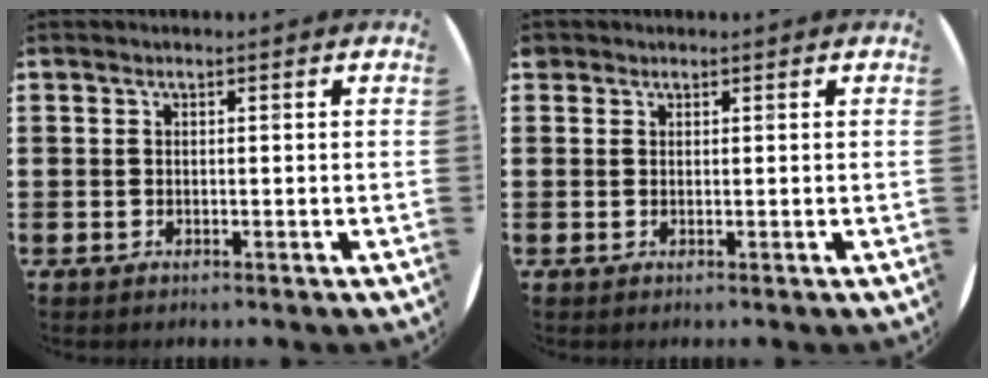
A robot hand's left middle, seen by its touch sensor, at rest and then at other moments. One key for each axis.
{"total": 0.6, "fx": 0.5, "fy": 0.3, "fz": -0.1, "tx": 0.002, "ty": 0.003, "tz": 0.010}